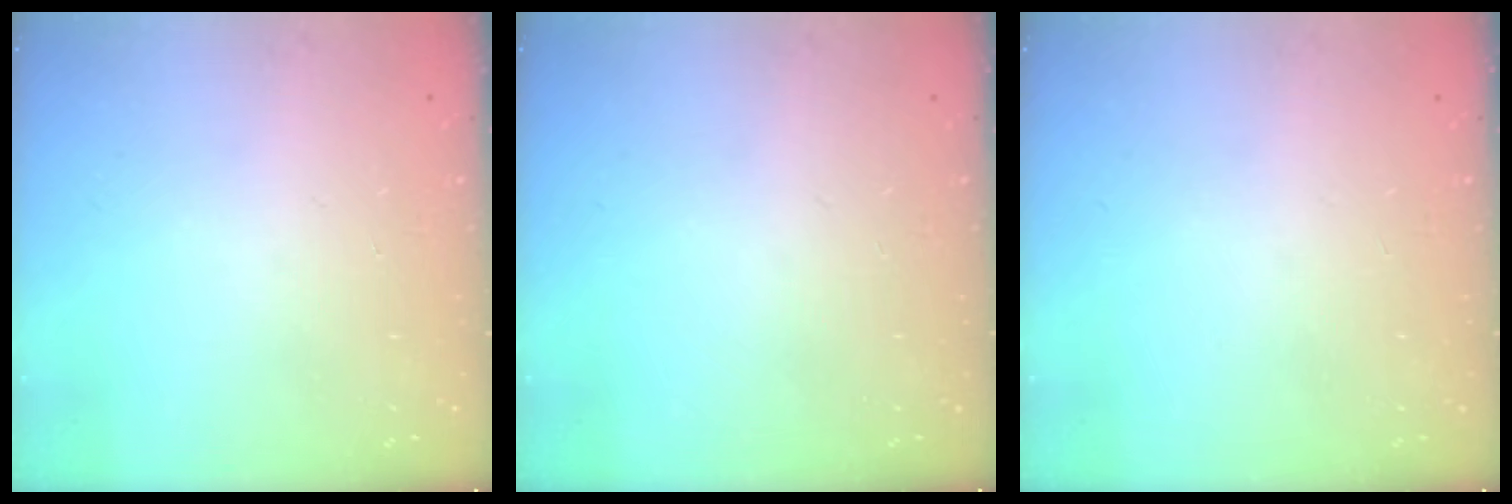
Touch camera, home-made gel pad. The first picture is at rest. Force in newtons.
{"total": 0.0}
{"total": 0.0}